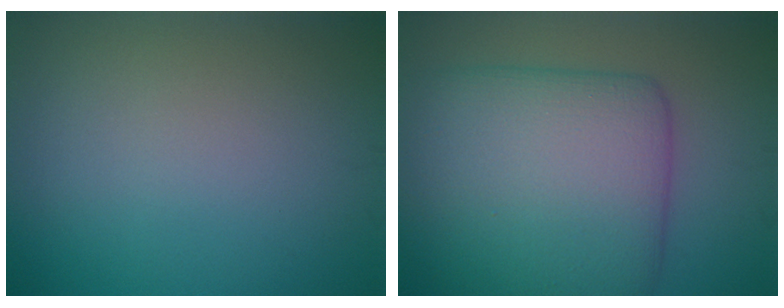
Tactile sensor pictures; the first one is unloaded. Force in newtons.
{"total": 11.1, "press": 11.1, "slide": 0.1}